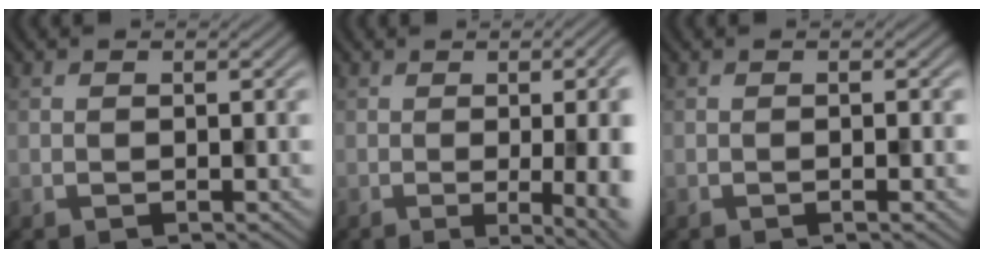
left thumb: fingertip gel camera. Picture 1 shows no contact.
{"total": 14.1, "force": [-1.2, 5.2, 13.1], "torque": [-0.110, 0.007, -0.007]}
{"total": 1.2, "force": [-0.2, -0.1, 1.2], "torque": [-0.016, 0.001, -0.008]}